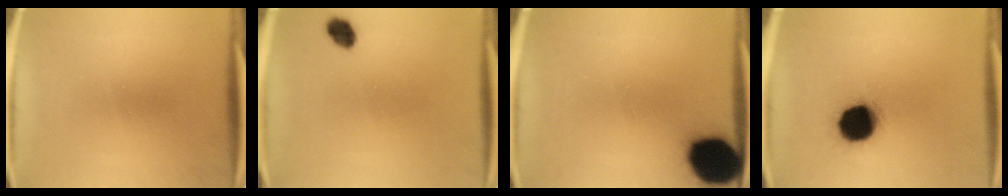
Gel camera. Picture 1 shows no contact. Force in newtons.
{"total": 3.7}
{"total": 17.4}
{"total": 15.6}